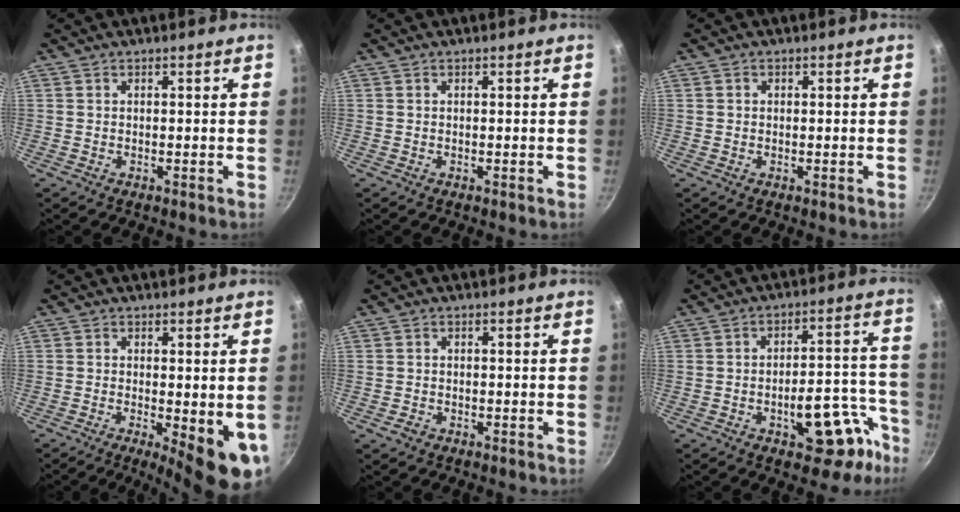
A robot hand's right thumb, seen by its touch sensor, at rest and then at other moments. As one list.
[{"total": 0.0}, {"total": 0.6, "force": [0.1, 0.6, 0.2], "torque": [-0.002, 0.003, 0.000]}, {"total": 10.1, "force": [-2.1, 3.1, 9.4], "torque": [-0.109, -0.011, -0.021]}, {"total": 1.6, "force": [-0.9, 1.2, 0.6], "torque": [-0.007, 0.006, -0.014]}, {"total": 15.7, "force": [-7.8, 7.7, 11.3], "torque": [-0.073, 0.063, -0.100]}]